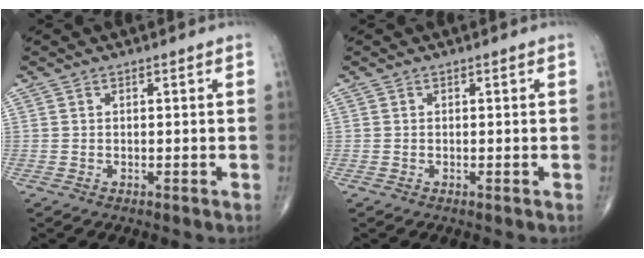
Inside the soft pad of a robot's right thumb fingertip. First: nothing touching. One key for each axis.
{"total": 0.0}